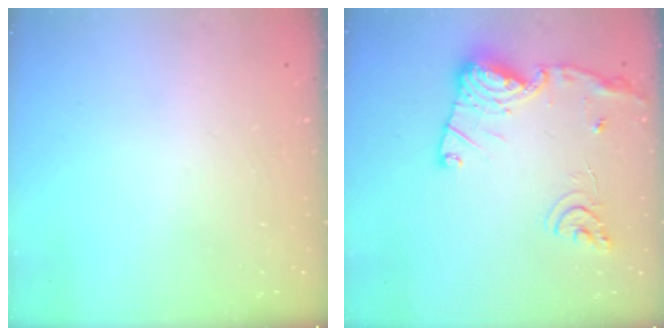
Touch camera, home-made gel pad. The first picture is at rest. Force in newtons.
{"total": 16.3, "press": 16.2, "slide": 1.5}